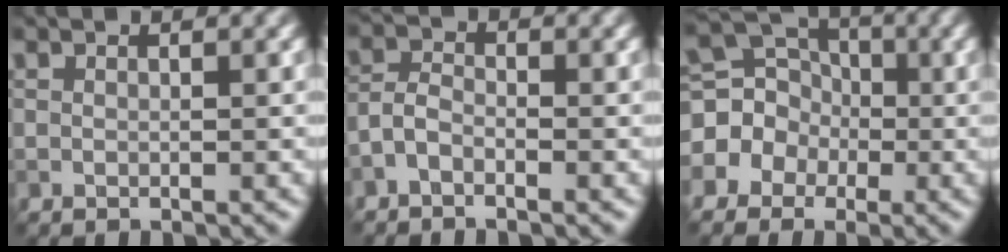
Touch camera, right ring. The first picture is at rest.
{"total": 1.8, "force": [-1.3, 0.8, 1.0], "torque": [-0.021, 0.004, -0.035]}
{"total": 6.2, "force": [-0.5, 5.7, 2.4], "torque": [-0.039, 0.022, -0.039]}